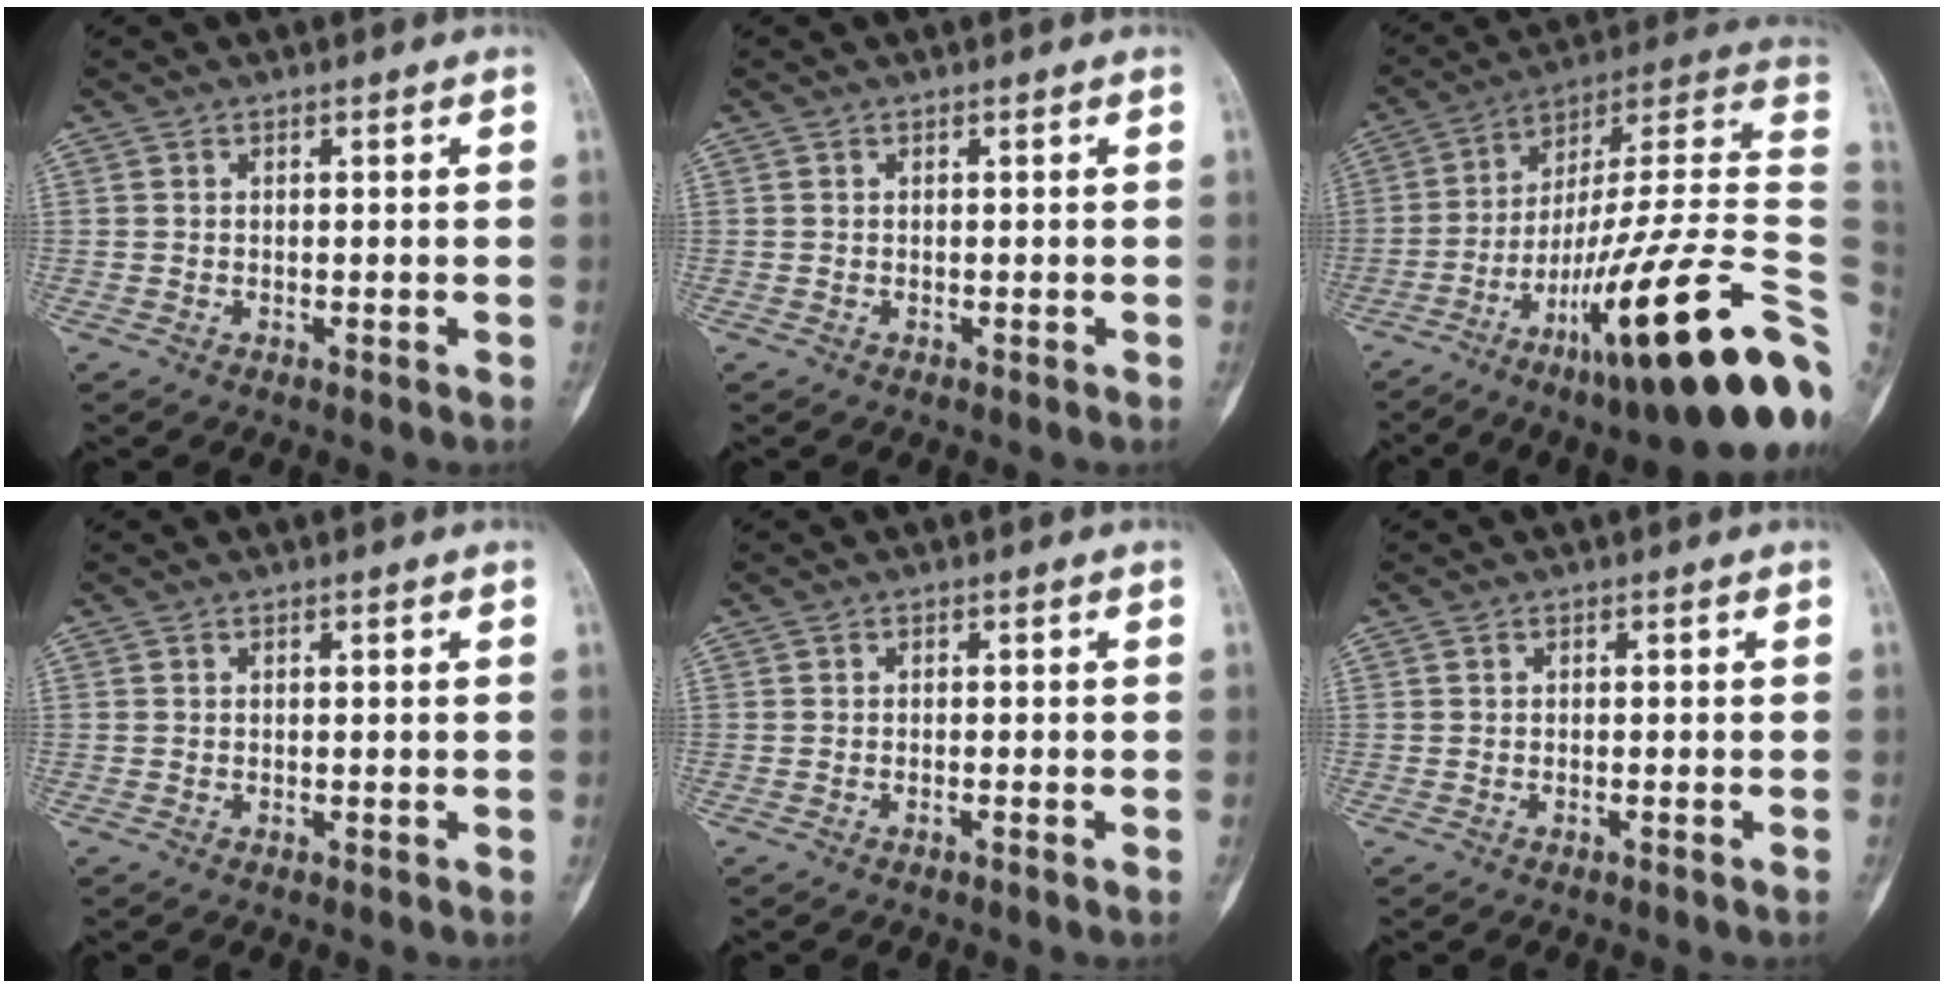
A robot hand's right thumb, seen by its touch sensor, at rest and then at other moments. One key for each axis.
{"total": 0.0}
{"total": 30.1, "fx": -8.8, "fy": 4.7, "fz": 28.4, "tx": -0.357, "ty": 0.062, "tz": -0.143}
{"total": 0.0}
{"total": 0.6, "fx": -0.4, "fy": -0.1, "fz": 0.4, "tx": -0.010, "ty": 0.005, "tz": -0.007}
{"total": 0.5, "fx": -0.3, "fy": -0.1, "fz": 0.4, "tx": -0.011, "ty": 0.007, "tz": -0.004}